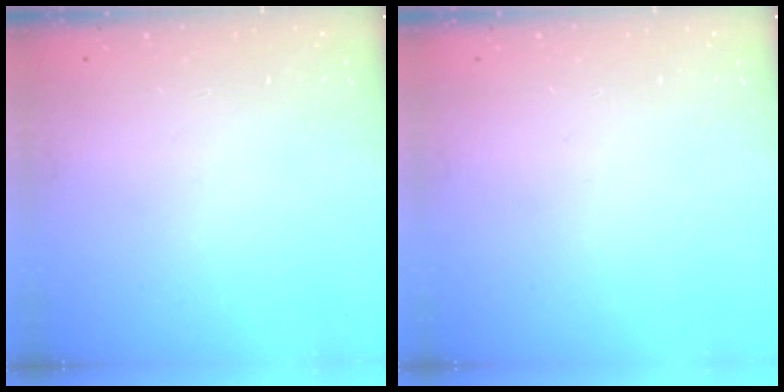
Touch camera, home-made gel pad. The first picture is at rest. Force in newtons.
{"total": 0.0}